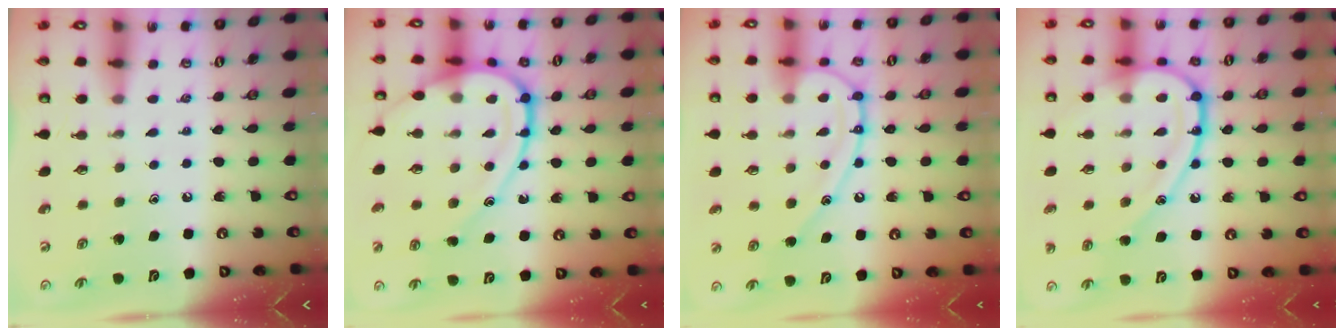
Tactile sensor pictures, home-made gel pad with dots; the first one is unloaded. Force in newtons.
{"total": 15.9, "press": 15.9, "slide": 0.9}
{"total": 12.9, "press": 12.9, "slide": 1.3}
{"total": 18.1, "press": 18.0, "slide": 1.7}